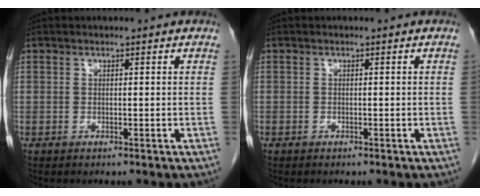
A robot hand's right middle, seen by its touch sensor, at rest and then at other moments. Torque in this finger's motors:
{"motor_torque": [0.49, -0.49, -0.85, -0.21]}